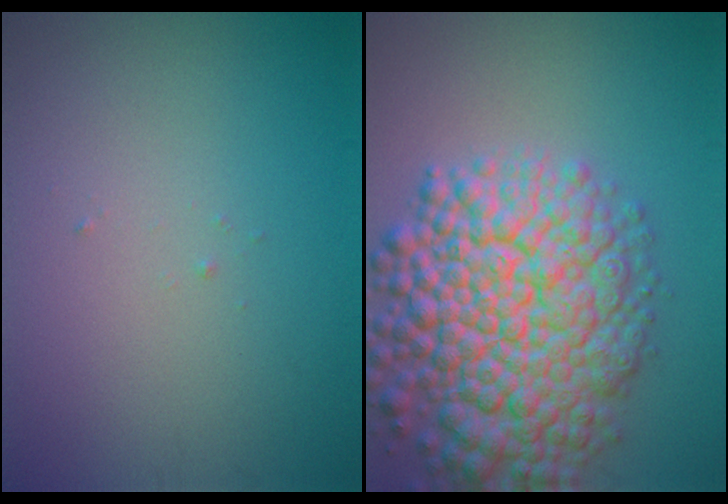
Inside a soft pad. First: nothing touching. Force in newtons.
{"total": 11.4, "press": 11.4, "slide": 0.5}